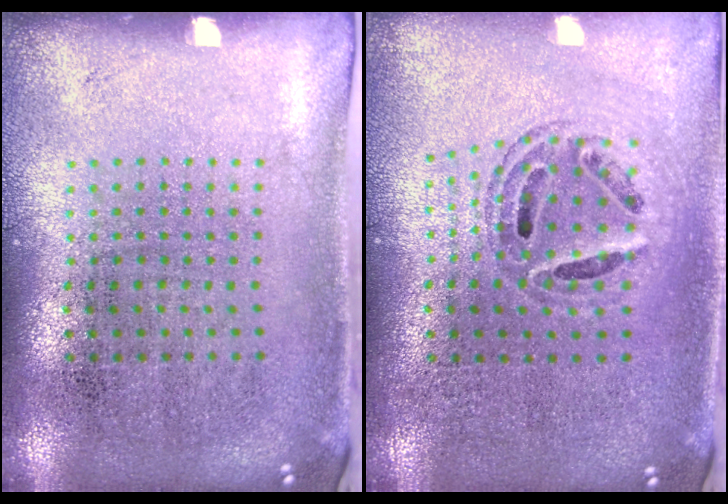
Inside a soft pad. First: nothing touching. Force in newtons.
{"total": 0.7, "press": 0.7, "slide": 0.2}